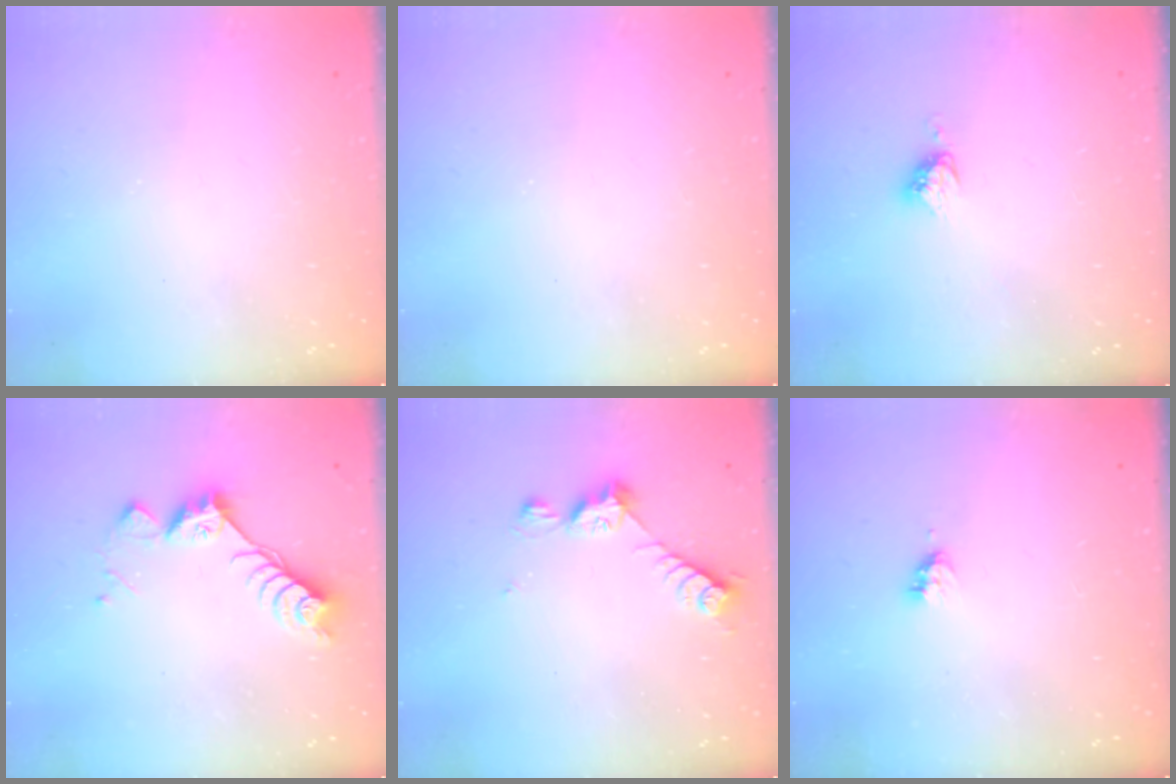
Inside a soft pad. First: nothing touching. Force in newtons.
{"total": 0.0}
{"total": 4.9, "press": 4.8, "slide": 0.4}
{"total": 9.8, "press": 9.7, "slide": 1.1}
{"total": 6.5, "press": 6.5, "slide": 0.7}
{"total": 3.6, "press": 3.6, "slide": 0.5}